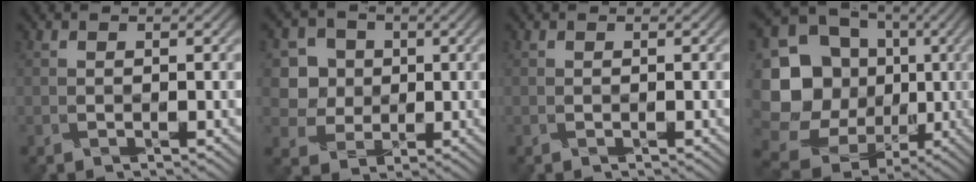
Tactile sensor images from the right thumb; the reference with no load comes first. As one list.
[{"total": 5.3, "force": [1.4, 5.1, 0.7], "torque": [-0.043, -0.013, 0.030]}, {"total": 0.0}, {"total": 20.4, "force": [-0.5, 19.0, 7.4], "torque": [-0.209, 0.004, -0.022]}]